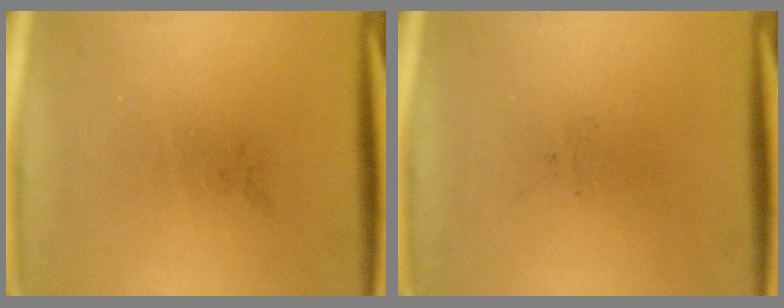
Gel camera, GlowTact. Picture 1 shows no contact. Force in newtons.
{"total": 0.0}